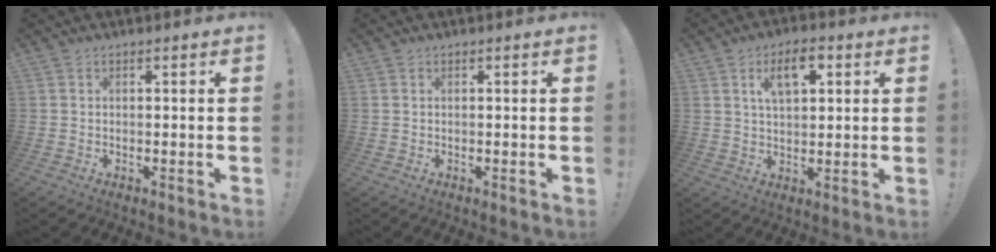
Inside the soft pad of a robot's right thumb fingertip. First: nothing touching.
{"total": 0.0}
{"total": 8.3, "force": [3.6, 4.2, 6.2], "torque": [-0.091, -0.002, 0.060]}